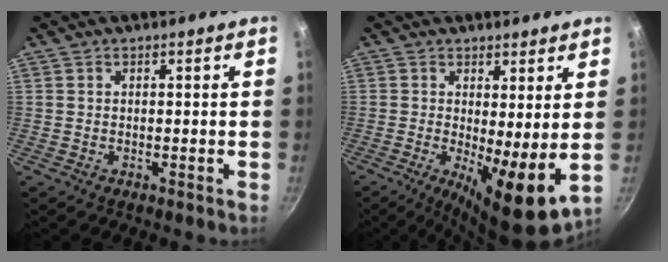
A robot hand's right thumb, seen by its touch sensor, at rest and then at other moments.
{"total": 10.1, "force": [0.1, 3.1, 9.6], "torque": [-0.137, -0.022, 0.005]}